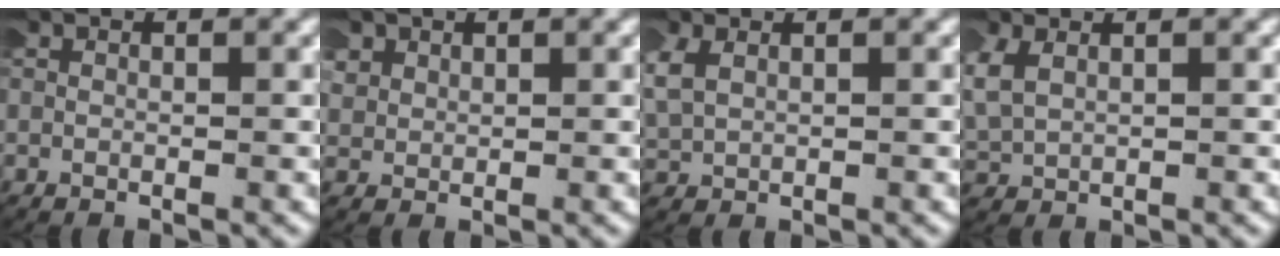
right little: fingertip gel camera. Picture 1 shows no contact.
{"total": 2.2, "force": [1.0, 1.7, 0.9], "torque": [-0.037, -0.002, 0.021]}
{"total": 2.7, "force": [1.1, 2.0, 1.4], "torque": [-0.054, 0.001, 0.027]}
{"total": 3.6, "force": [1.1, 2.9, 1.9], "torque": [-0.066, -0.001, 0.027]}